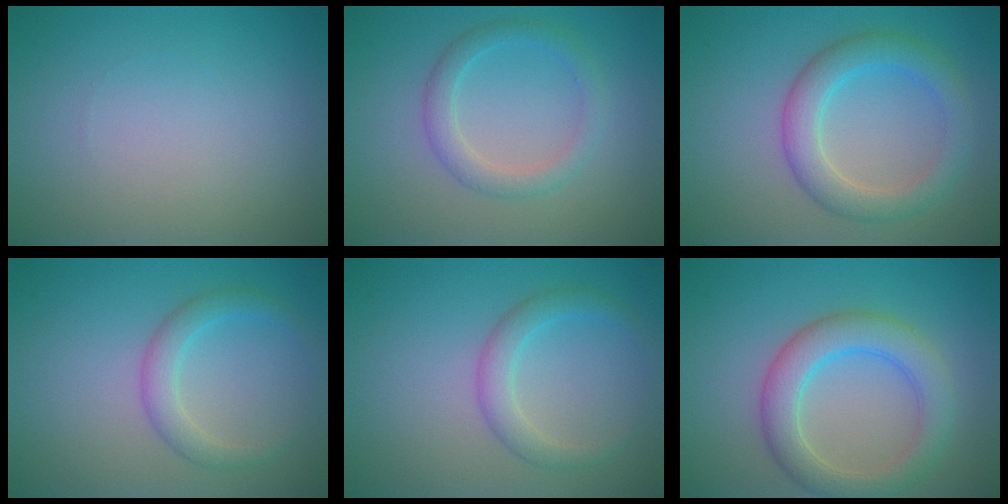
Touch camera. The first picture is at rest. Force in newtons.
{"total": 2.4, "press": 2.4, "slide": 0.2}
{"total": 4.3, "press": 4.3, "slide": 0.1}
{"total": 2.4, "press": 2.4, "slide": 0.1}
{"total": 2.4, "press": 2.4, "slide": 0.1}
{"total": 4.9, "press": 4.9, "slide": 0.2}